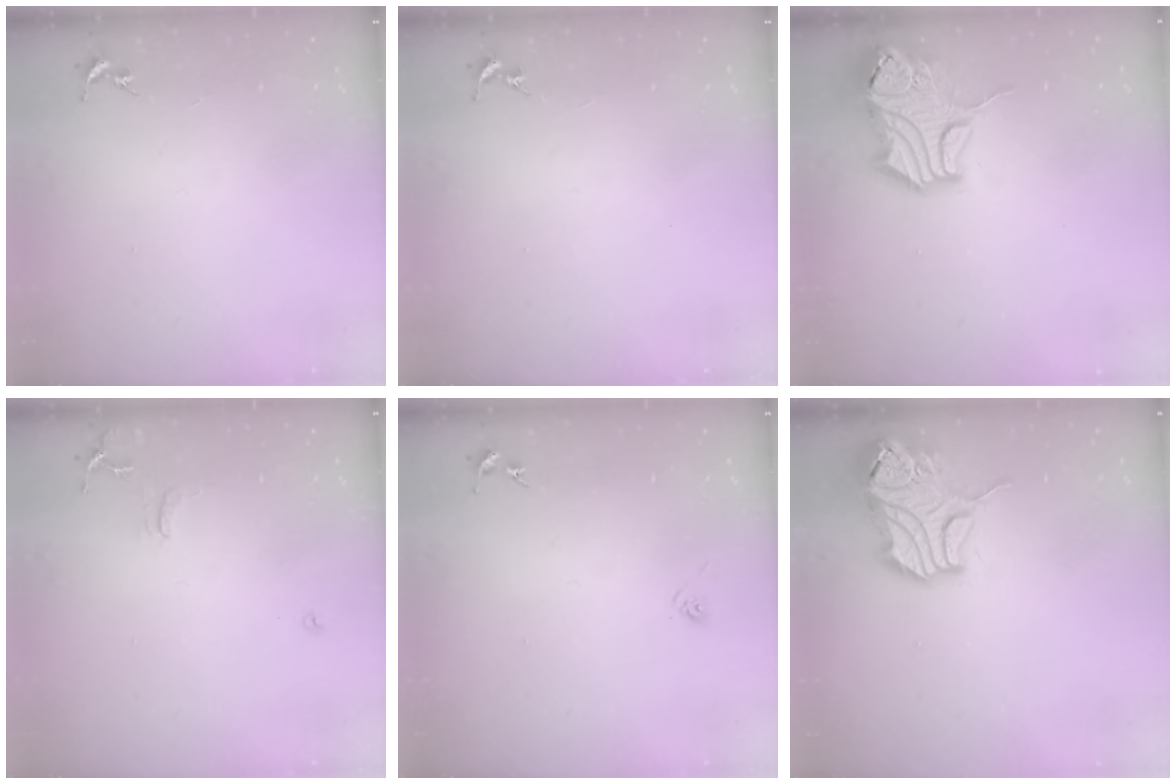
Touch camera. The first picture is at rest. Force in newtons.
{"total": 0.0}
{"total": 15.2, "press": 15.0, "slide": 2.4}
{"total": 7.2, "press": 7.2, "slide": 0.8}
{"total": 2.9, "press": 2.6, "slide": 1.4}
{"total": 15.7, "press": 15.6, "slide": 2.3}